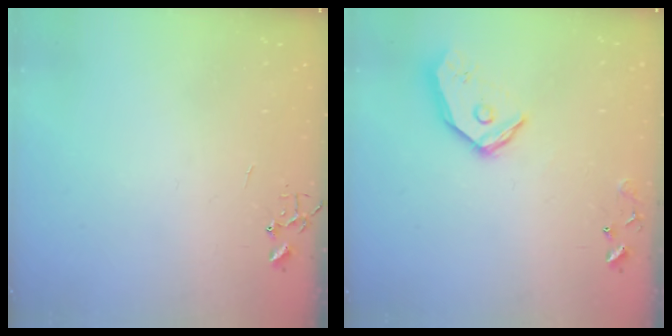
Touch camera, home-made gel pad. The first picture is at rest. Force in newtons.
{"total": 14.1, "press": 13.9, "slide": 2.0}